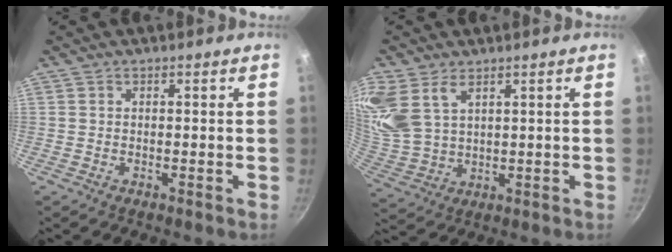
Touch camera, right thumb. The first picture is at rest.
{"total": 13.5, "force": [7.0, 8.6, 7.8], "torque": [-0.182, -0.006, 0.157]}